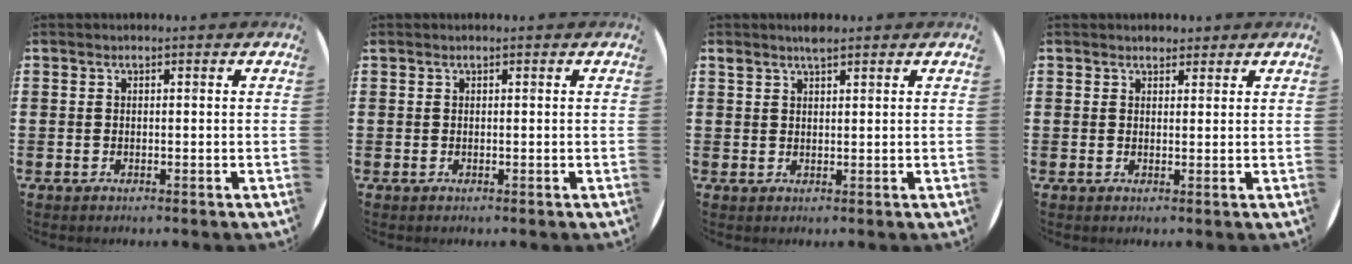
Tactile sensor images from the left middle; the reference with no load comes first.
{"total": 0.0}
{"total": 2.1, "force": [1.9, 0.5, 0.9], "torque": [-0.019, 0.004, 0.033]}
{"total": 1.7, "force": [1.6, 0.5, -0.1], "torque": [0.009, 0.000, 0.028]}